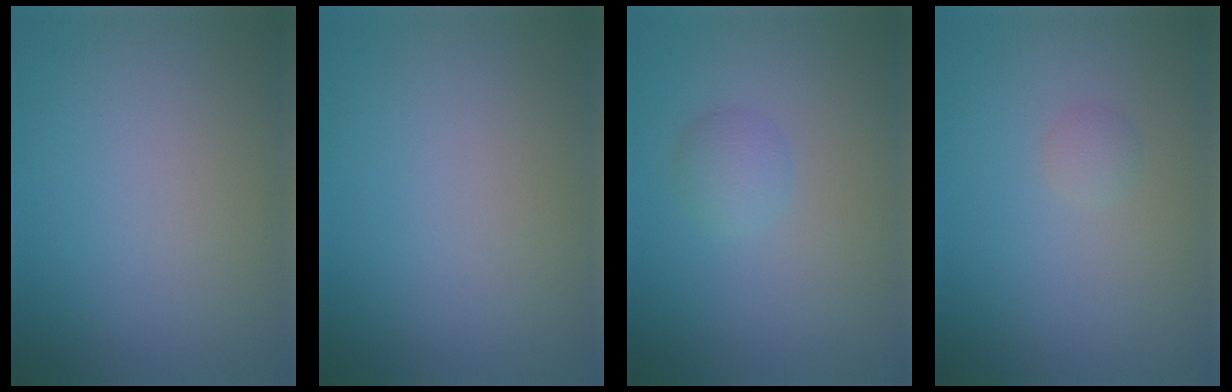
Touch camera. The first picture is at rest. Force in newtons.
{"total": 0.0}
{"total": 1.6, "press": 1.6, "slide": 0.0}
{"total": 0.8, "press": 0.8, "slide": 0.1}